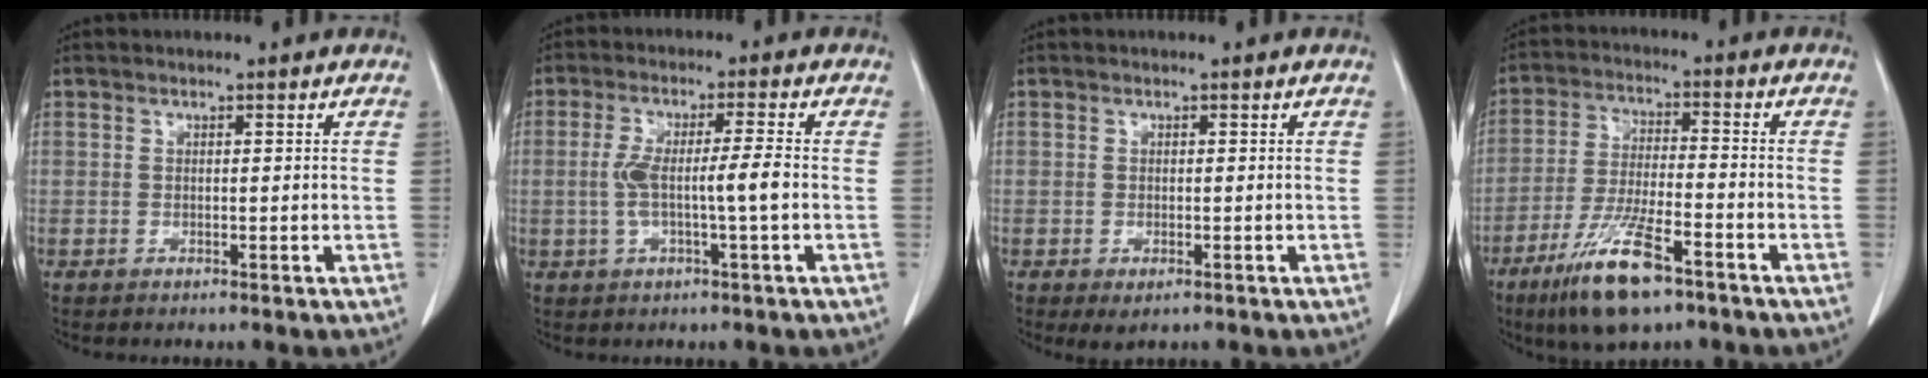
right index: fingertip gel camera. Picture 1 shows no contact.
{"total": 6.3, "force": [-0.8, -0.1, 6.2], "torque": [-0.126, 0.009, -0.013]}
{"total": 2.1, "force": [-1.1, 0.9, 1.5], "torque": [-0.021, -0.005, -0.008]}
{"total": 11.8, "force": [-7.4, 2.2, 8.9], "torque": [-0.177, -0.024, -0.130]}